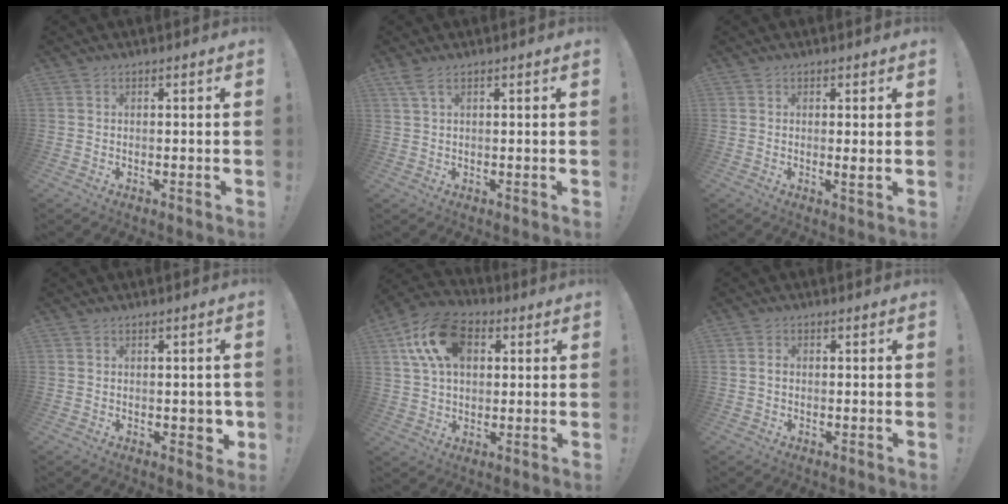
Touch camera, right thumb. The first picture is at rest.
{"total": 2.6, "force": [1.4, 0.8, 2.1], "torque": [-0.044, -0.002, 0.027]}
{"total": 1.7, "force": [0.4, -0.2, 1.7], "torque": [-0.022, -0.008, 0.003]}
{"total": 3.6, "force": [-0.5, 2.4, 2.6], "torque": [-0.031, 0.008, -0.006]}
{"total": 16.9, "force": [5.6, 11.3, 11.2], "torque": [-0.182, -0.003, 0.106]}
{"total": 1.2, "force": [-0.1, 1.0, 0.7], "torque": [-0.016, 0.005, -0.001]}